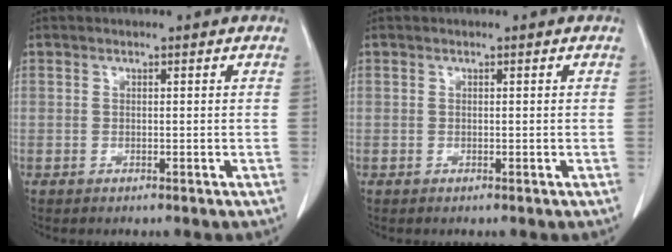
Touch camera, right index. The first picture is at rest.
{"total": 0.0}